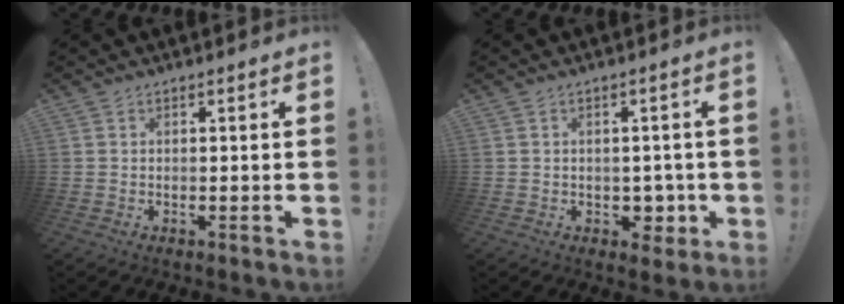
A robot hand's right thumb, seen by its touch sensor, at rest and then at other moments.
{"total": 5.2, "force": [-0.3, 4.7, 2.2], "torque": [-0.012, -0.002, 0.002]}